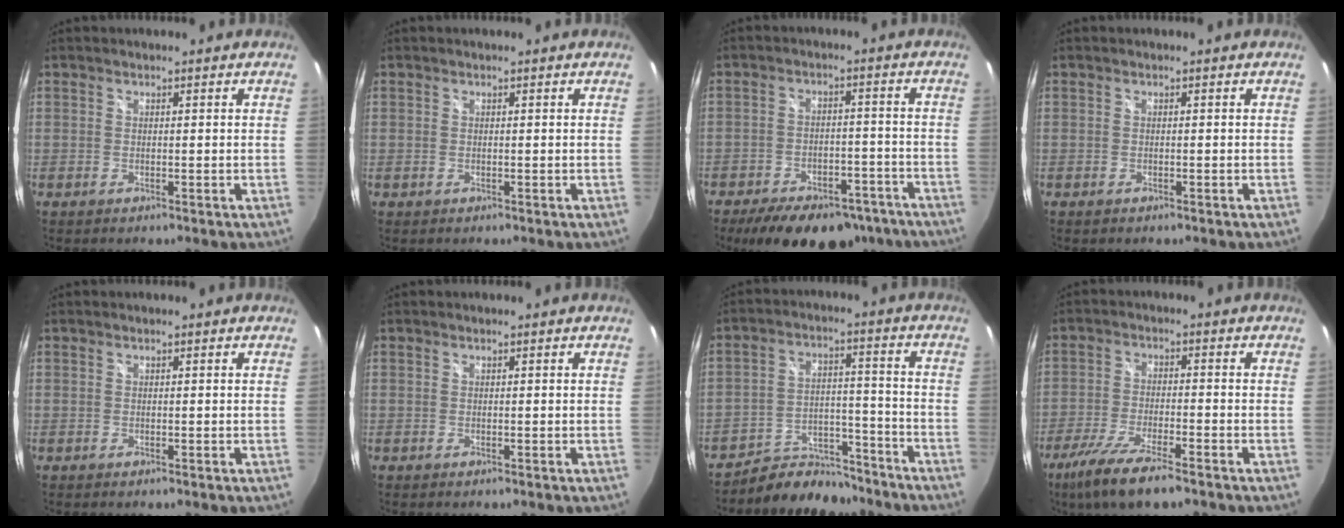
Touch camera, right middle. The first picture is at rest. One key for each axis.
{"total": 0.0}
{"total": 18.7, "fx": -14.3, "fy": 8.4, "fz": 8.6, "tx": -0.168, "ty": -0.002, "tz": -0.184}
{"total": 0.0}
{"total": 0.0}
{"total": 0.0}
{"total": 11.7, "fx": -10.6, "fy": 4.2, "fz": 2.4, "tx": -0.051, "ty": 0.024, "tz": -0.159}
{"total": 11.2, "fx": -7.9, "fy": 2.0, "fz": 7.7, "tx": -0.175, "ty": -0.037, "tz": -0.148}